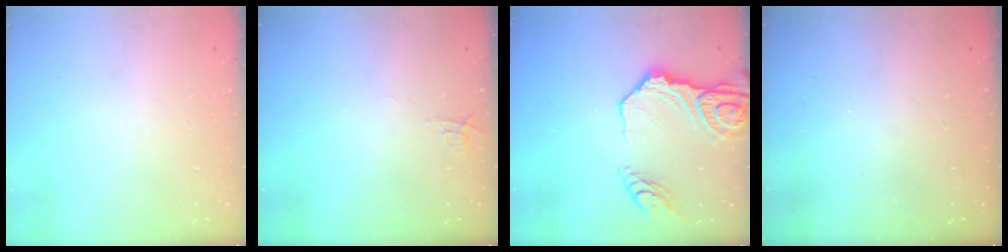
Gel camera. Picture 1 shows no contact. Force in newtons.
{"total": 2.9, "press": 2.9, "slide": 0.3}
{"total": 15.1, "press": 15.1, "slide": 1.5}
{"total": 0.0}